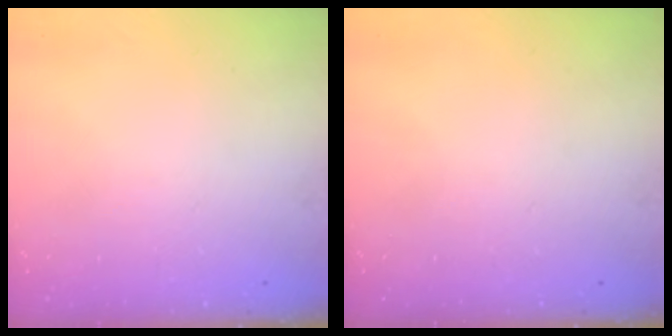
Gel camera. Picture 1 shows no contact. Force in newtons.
{"total": 0.0}